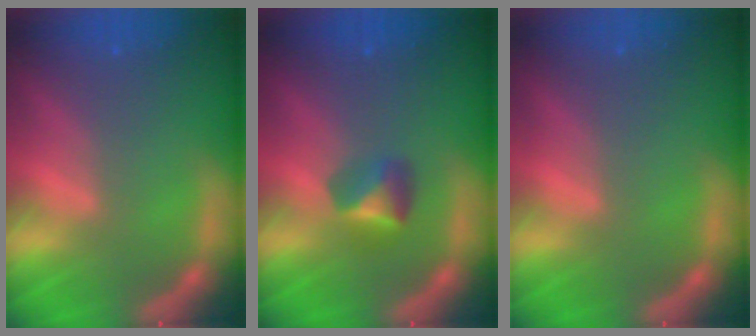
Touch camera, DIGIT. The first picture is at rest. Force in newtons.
{"total": 2.4}
{"total": 0.0}